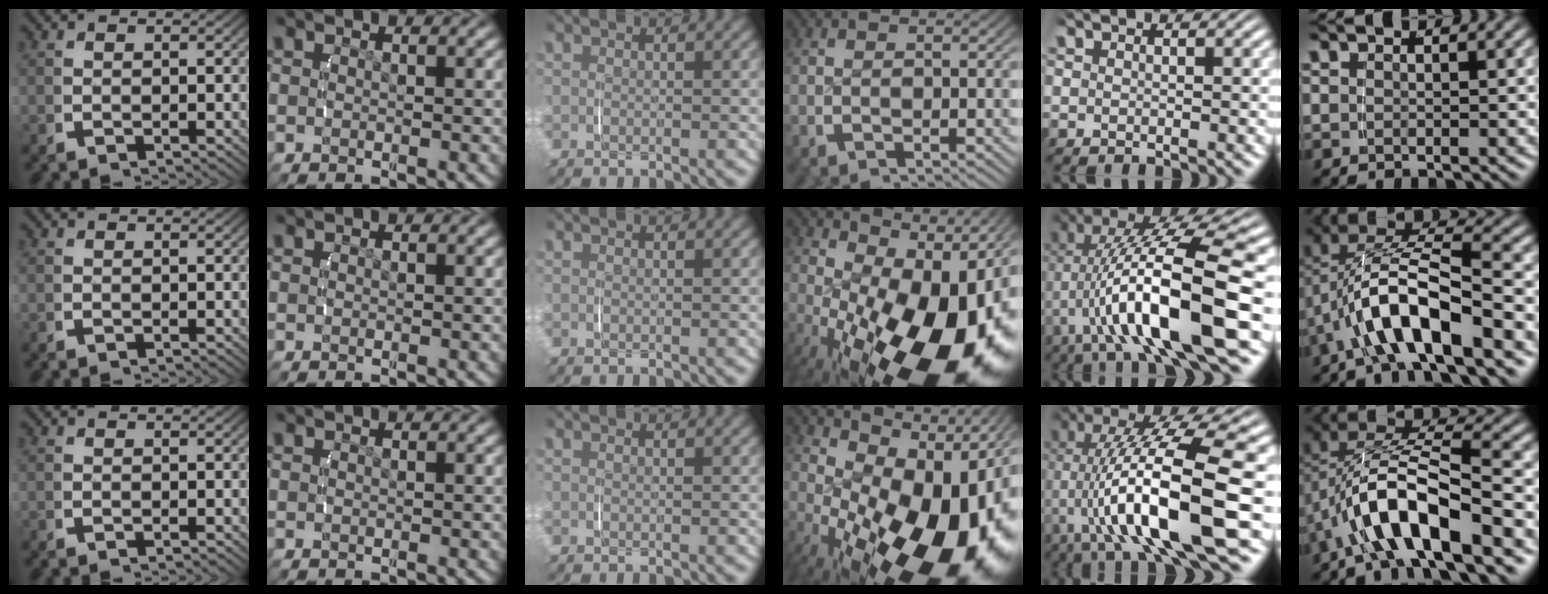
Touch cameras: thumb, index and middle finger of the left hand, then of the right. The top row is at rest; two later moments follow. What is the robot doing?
{"motion": "lift_and_place", "object": "camera"}